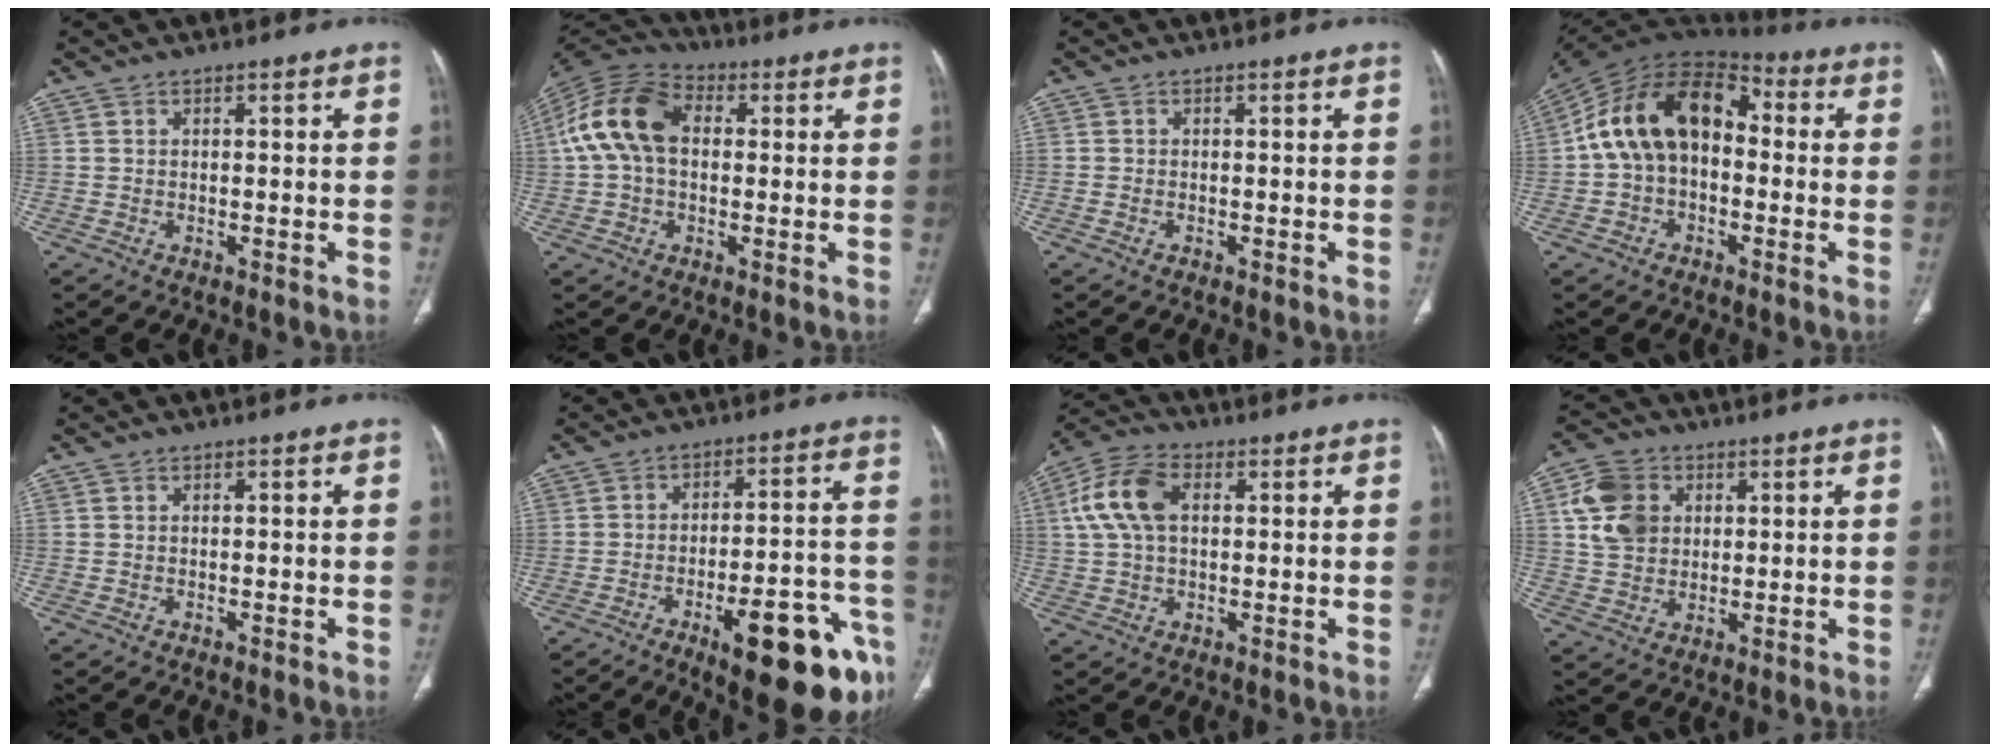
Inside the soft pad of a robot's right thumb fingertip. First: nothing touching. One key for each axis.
{"total": 14.1, "fx": 1.7, "fy": 9.5, "fz": 10.3, "tx": -0.201, "ty": 0.035, "tz": 0.020}
{"total": 0.5, "fx": -0.3, "fy": 0.4, "fz": 0.3, "tx": -0.008, "ty": 0.002, "tz": -0.005}
{"total": 17.1, "fx": 0.5, "fy": 11.6, "fz": 12.5, "tx": -0.202, "ty": 0.048, "tz": -0.005}
{"total": 0.0}
{"total": 19.9, "fx": -10.5, "fy": 5.8, "fz": 15.9, "tx": -0.151, "ty": 0.066, "tz": -0.135}
{"total": 10.5, "fx": 2.3, "fy": 6.5, "fz": 7.9, "tx": -0.166, "ty": 0.023, "tz": 0.040}
{"total": 9.8, "fx": 2.7, "fy": 7.7, "fz": 5.3, "tx": -0.081, "ty": 0.000, "tz": 0.052}